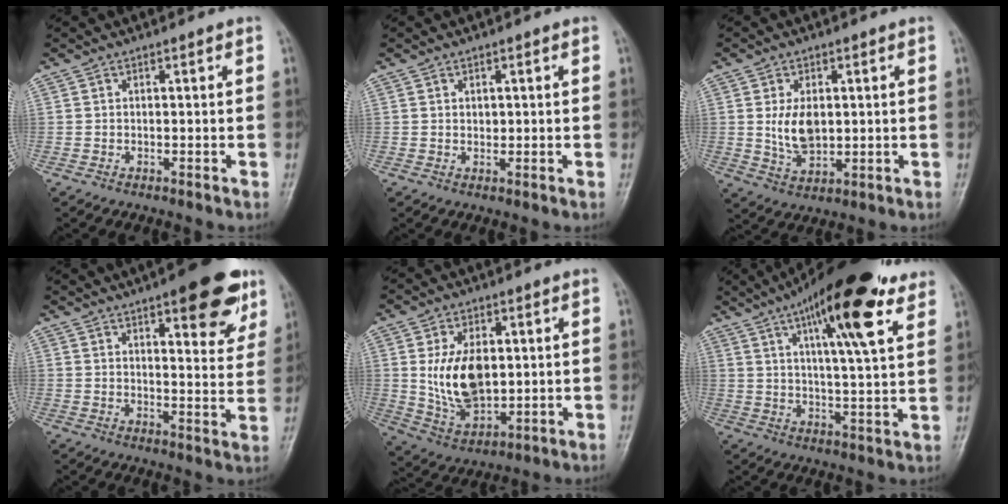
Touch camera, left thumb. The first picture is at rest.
{"total": 1.3, "force": [0.4, 1.0, 0.7], "torque": [-0.006, -0.002, 0.008]}
{"total": 7.2, "force": [0.8, 4.5, 5.6], "torque": [-0.089, -0.010, 0.024]}
{"total": 14.5, "force": [8.4, 4.8, 10.8], "torque": [-0.098, -0.036, 0.108]}
{"total": 12.5, "force": [1.4, 7.7, 9.8], "torque": [-0.155, -0.015, 0.039]}
{"total": 19.7, "force": [10.9, 4.7, 15.7], "torque": [-0.222, -0.025, 0.165]}